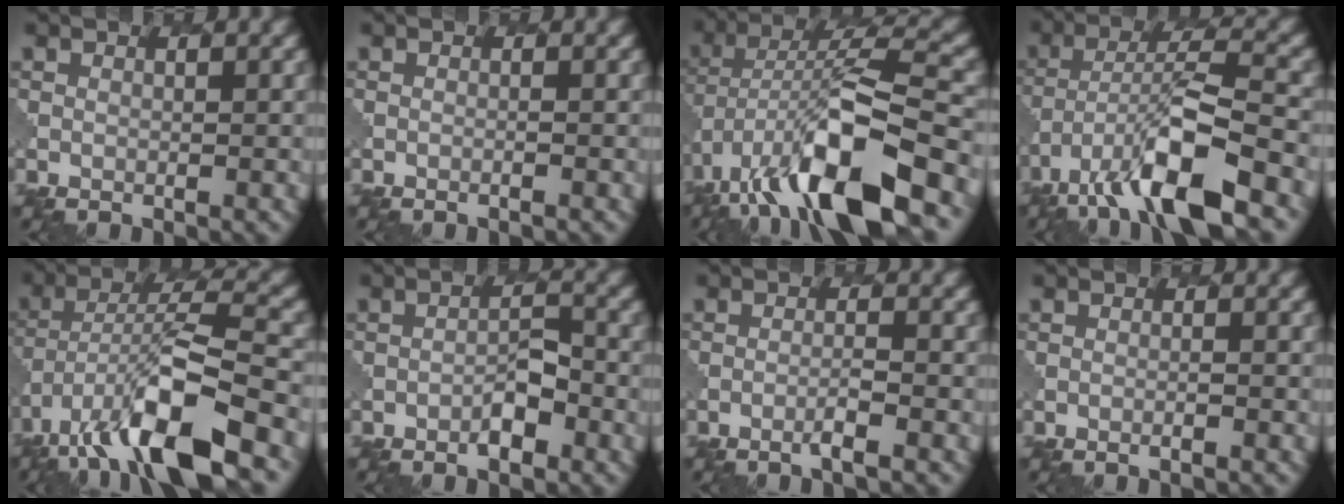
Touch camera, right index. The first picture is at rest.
{"total": 0.5, "force": [-0.3, 0.1, 0.4], "torque": [-0.001, 0.000, -0.010]}
{"total": 12.8, "force": [-6.4, 4.1, 10.3], "torque": [-0.185, 0.011, -0.109]}
{"total": 10.1, "force": [-6.2, 2.4, 7.6], "torque": [-0.134, 0.007, -0.115]}
{"total": 11.4, "force": [-6.5, 3.1, 8.8], "torque": [-0.155, 0.009, -0.118]}
{"total": 2.2, "force": [-1.3, 0.7, 1.6], "torque": [-0.023, 0.008, -0.022]}
{"total": 1.7, "force": [-1.0, 0.1, 1.4], "torque": [-0.019, 0.006, -0.024]}
{"total": 0.8, "force": [-0.5, 0.1, 0.6], "torque": [-0.003, 0.003, -0.012]}